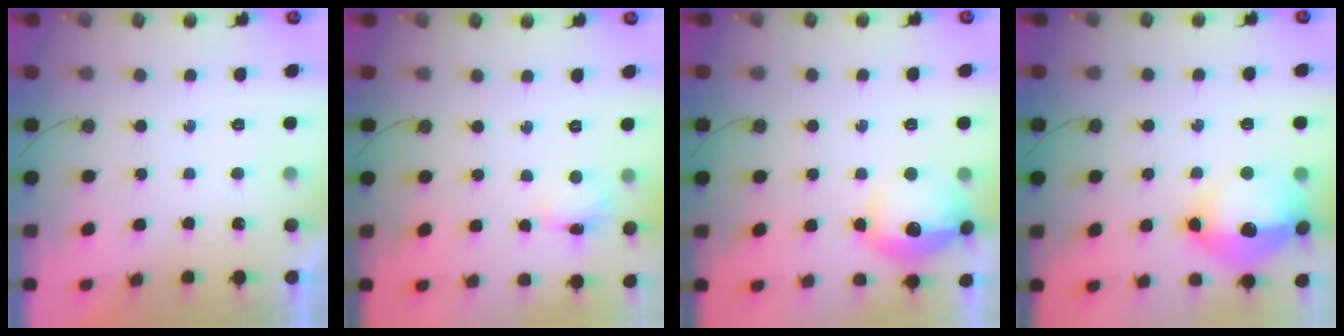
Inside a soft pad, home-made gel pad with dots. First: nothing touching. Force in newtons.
{"total": 3.8, "press": 3.7, "slide": 0.2}
{"total": 14.6, "press": 14.6, "slide": 1.1}
{"total": 20.5, "press": 18.0, "slide": 9.9}